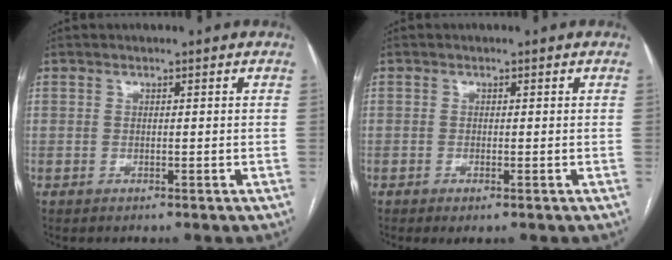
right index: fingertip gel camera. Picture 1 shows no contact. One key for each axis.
{"total": 1.2, "fx": -0.7, "fy": 0.2, "fz": 1.0, "tx": -0.015, "ty": -0.002, "tz": -0.009}